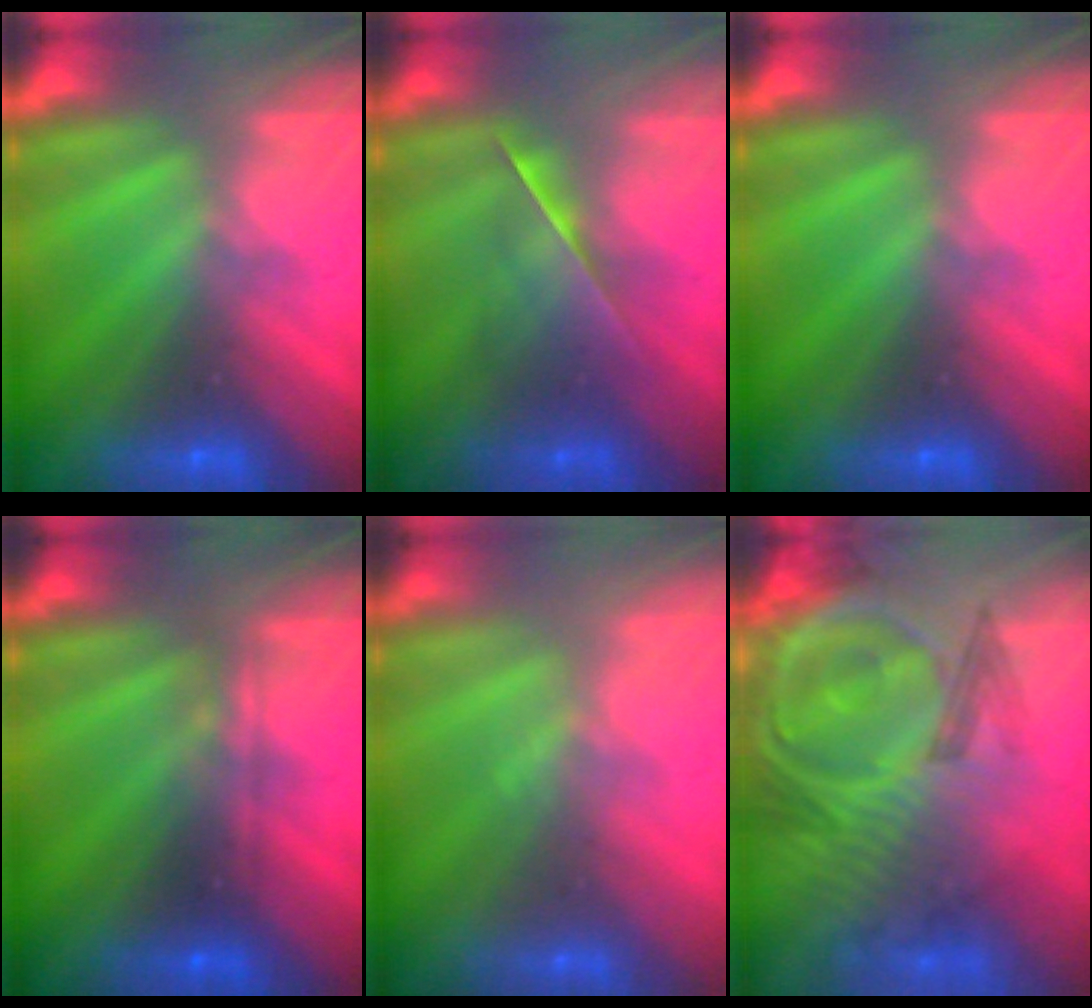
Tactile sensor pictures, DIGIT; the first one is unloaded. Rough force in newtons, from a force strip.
{"total": 2.1}
{"total": 0.0}
{"total": 2.3}
{"total": 2.2}
{"total": 9.1}